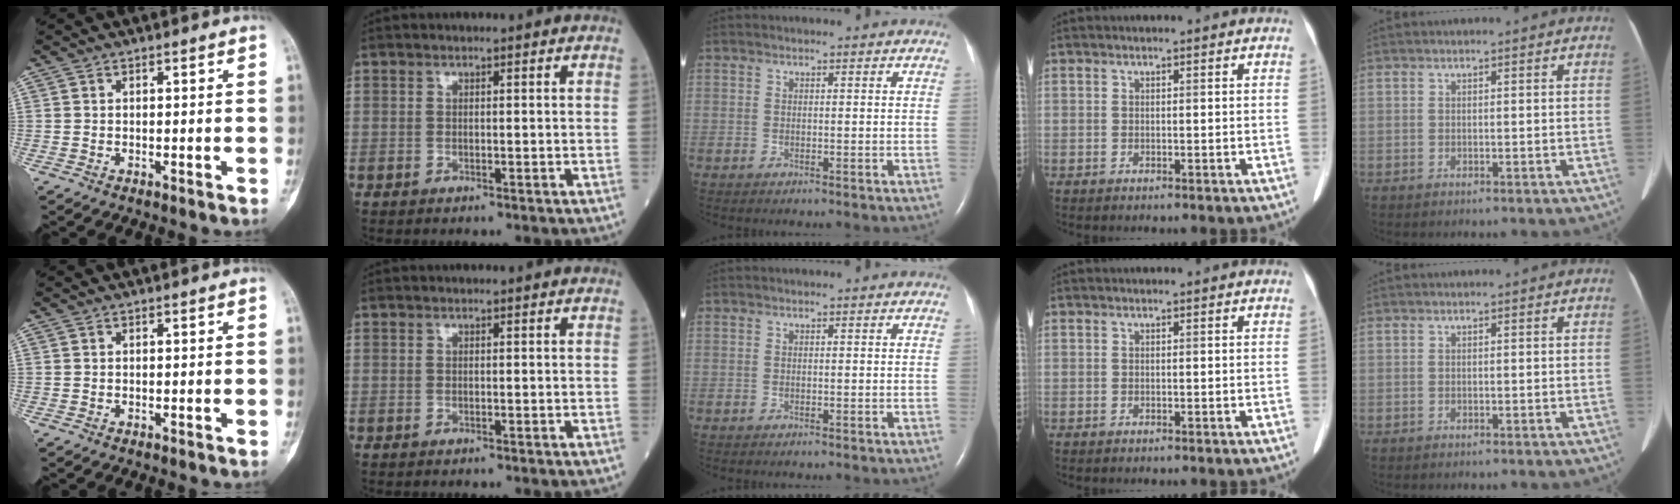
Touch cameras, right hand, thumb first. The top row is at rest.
{}